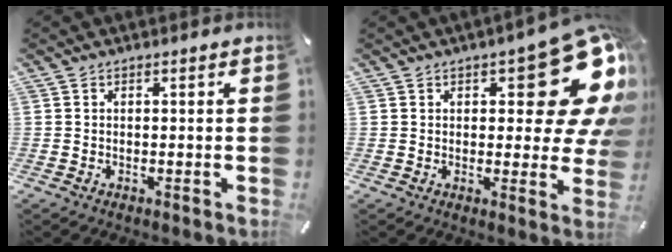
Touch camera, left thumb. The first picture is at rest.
{"total": 17.4, "force": [8.0, 7.0, 13.7], "torque": [-0.159, -0.062, 0.130]}